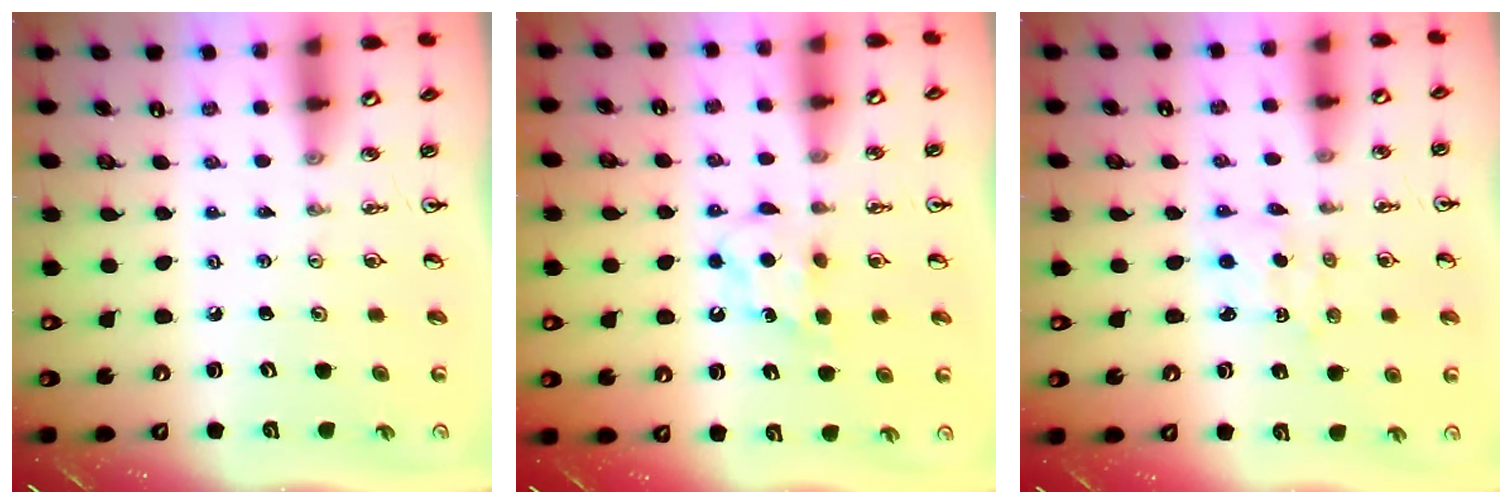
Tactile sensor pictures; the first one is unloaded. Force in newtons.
{"total": 6.8, "press": 6.7, "slide": 0.9}
{"total": 2.0, "press": 1.9, "slide": 0.6}